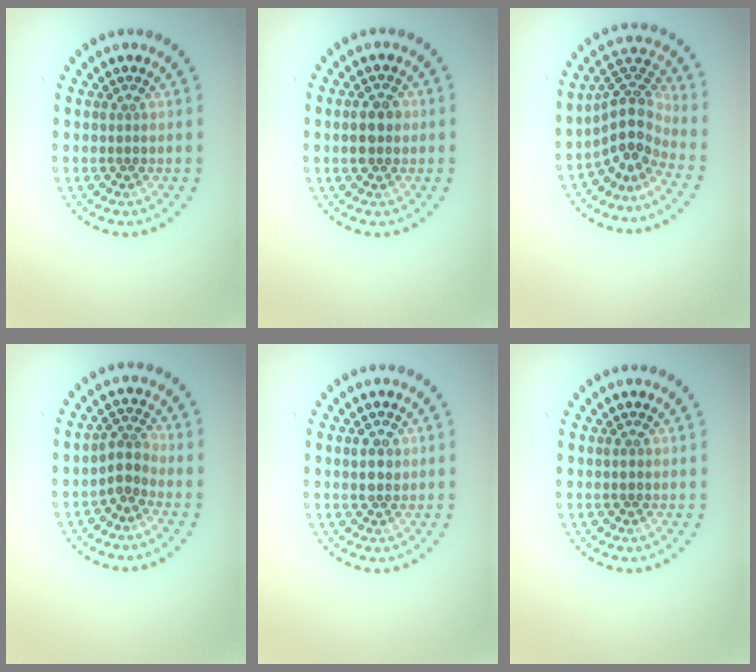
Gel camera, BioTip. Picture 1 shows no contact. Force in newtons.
{"total": 2.9, "press": 2.9, "slide": 0.1}
{"total": 4.0, "press": 2.8, "slide": 2.9}
{"total": 2.0, "press": 1.4, "slide": 1.4}
{"total": 1.5, "press": 1.5, "slide": 0.2}
{"total": 0.5, "press": 0.5, "slide": 0.1}